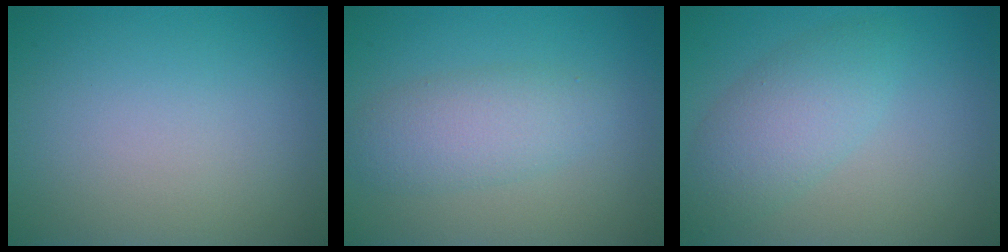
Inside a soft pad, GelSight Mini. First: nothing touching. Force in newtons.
{"total": 3.5, "press": 3.5, "slide": 0.1}
{"total": 3.9, "press": 3.9, "slide": 0.0}